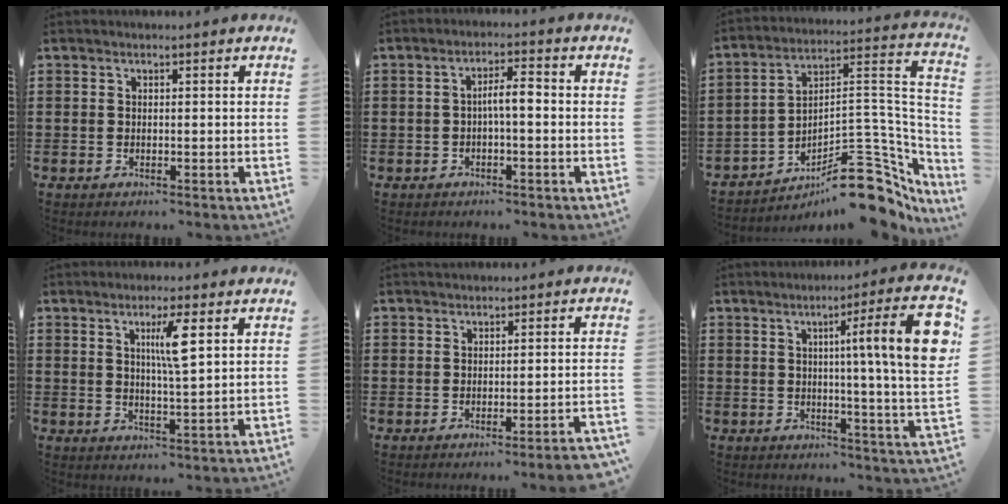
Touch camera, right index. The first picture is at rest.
{"total": 3.4, "force": [-0.4, 0.7, 3.3], "torque": [-0.062, 0.008, -0.011]}
{"total": 13.2, "force": [-9.1, 4.7, 8.3], "torque": [-0.099, 0.029, -0.164]}
{"total": 5.2, "force": [1.9, 0.5, 4.8], "torque": [-0.092, 0.001, 0.024]}
{"total": 1.5, "force": [-1.2, -0.4, 0.9], "torque": [-0.015, -0.001, -0.023]}
{"total": 13.0, "force": [2.8, 0.1, 12.7], "torque": [-0.192, -0.022, 0.037]}